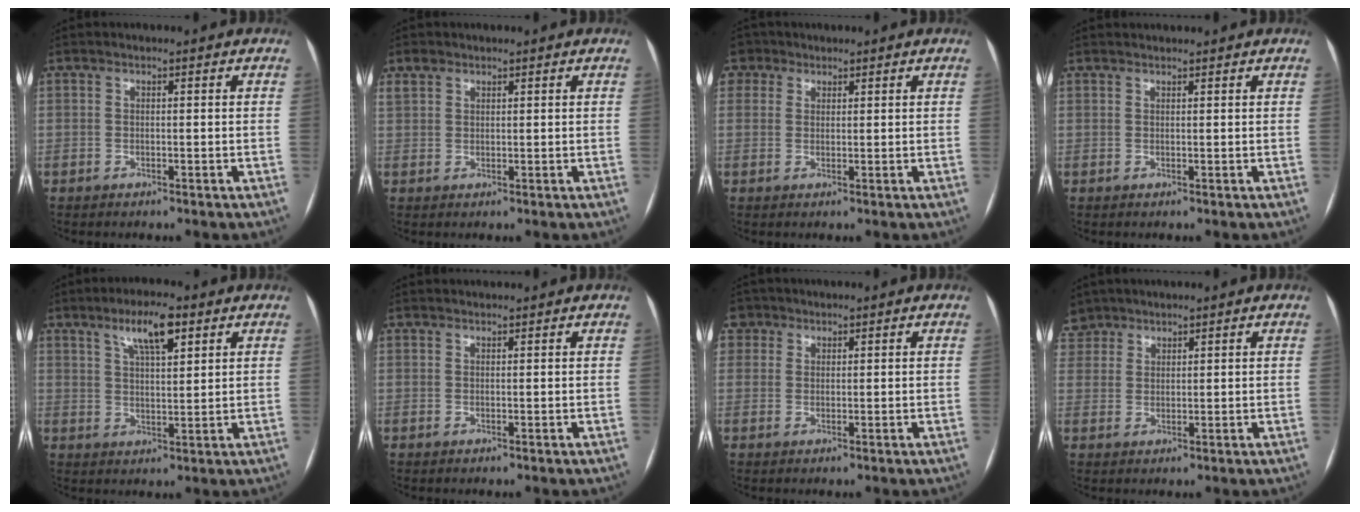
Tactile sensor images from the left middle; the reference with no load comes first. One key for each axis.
{"total": 1.8, "fx": 1.4, "fy": 1.1, "fz": 0.4, "tx": -0.014, "ty": 0.012, "tz": 0.030}
{"total": 4.0, "fx": 2.1, "fy": 3.3, "fz": 0.4, "tx": -0.010, "ty": 0.019, "tz": 0.038}
{"total": 1.7, "fx": 1.7, "fy": 0.2, "fz": 0.3, "tx": -0.003, "ty": 0.015, "tz": 0.029}
{"total": 7.0, "fx": 4.1, "fy": 1.6, "fz": 5.5, "tx": -0.101, "ty": 0.008, "tz": 0.071}
{"total": 2.3, "fx": 2.3, "fy": 0.2, "fz": 0.3, "tx": -0.001, "ty": 0.019, "tz": 0.036}
{"total": 3.4, "fx": 1.8, "fy": 2.8, "fz": 0.0, "tx": 0.007, "ty": 0.010, "tz": 0.032}
{"total": 5.5, "fx": 4.3, "fy": 3.3, "fz": -0.2, "tx": 0.010, "ty": 0.011, "tz": 0.086}